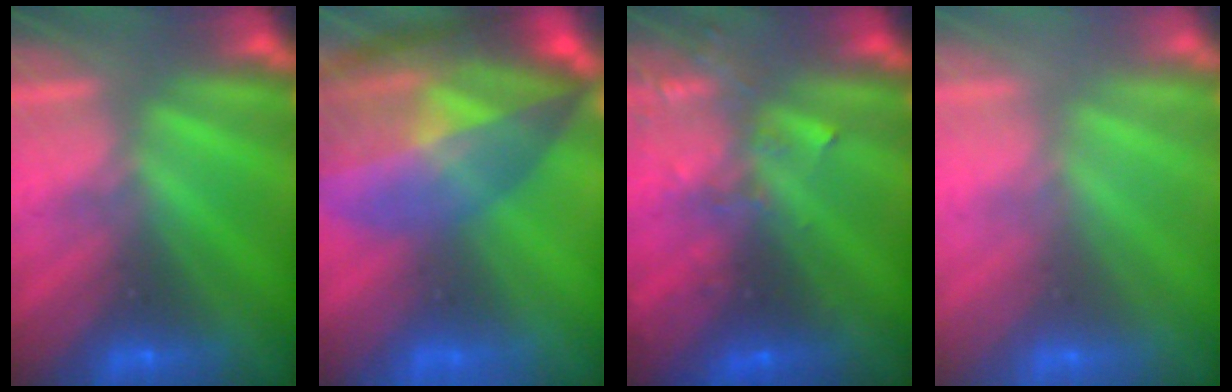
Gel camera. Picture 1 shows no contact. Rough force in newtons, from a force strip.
{"total": 5.7}
{"total": 3.1}
{"total": 2.8}